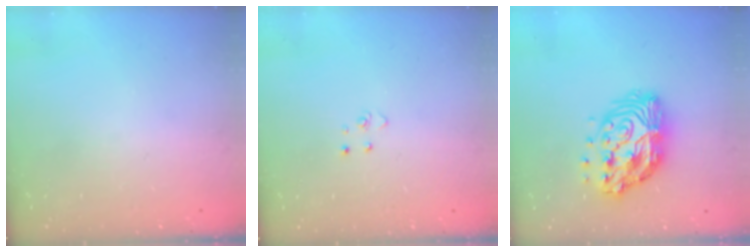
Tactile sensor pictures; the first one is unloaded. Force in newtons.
{"total": 2.8, "press": 2.8, "slide": 0.3}
{"total": 15.1, "press": 15.0, "slide": 1.1}